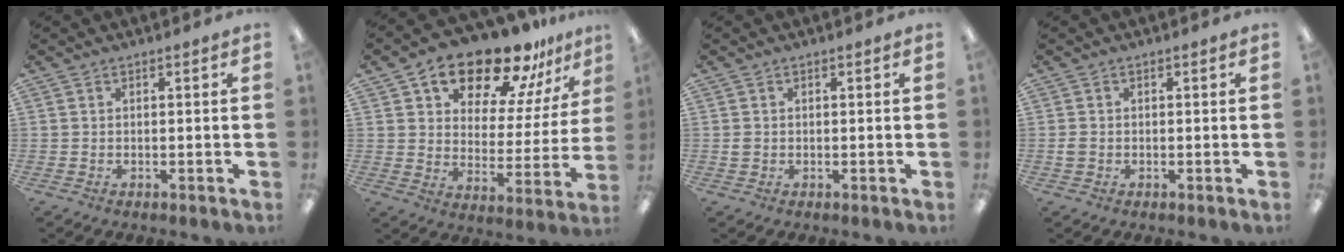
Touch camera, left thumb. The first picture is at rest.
{"total": 18.0, "force": [14.6, 7.4, 7.5], "torque": [-0.120, -0.108, 0.250]}
{"total": 1.0, "force": [0.0, 0.9, 0.4], "torque": [-0.009, 0.004, -0.001]}
{"total": 1.4, "force": [-0.2, 1.2, 0.6], "torque": [-0.011, 0.004, -0.006]}